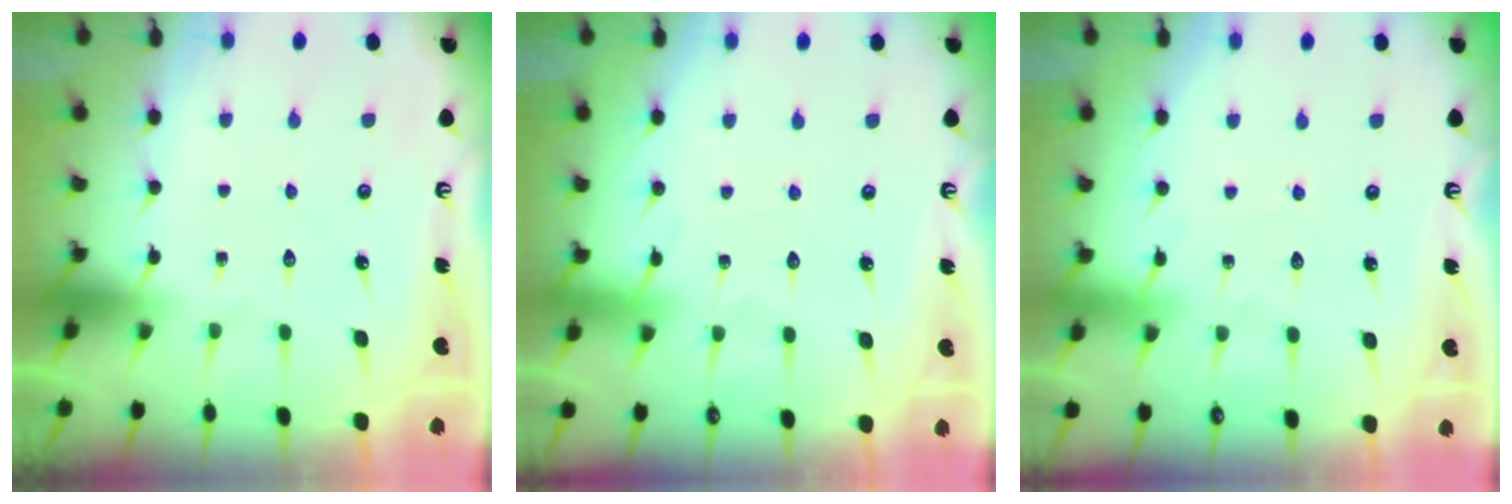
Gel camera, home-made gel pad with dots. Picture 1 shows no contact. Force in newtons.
{"total": 3.3, "press": 3.3, "slide": 0.4}
{"total": 2.7, "press": 2.7, "slide": 0.3}